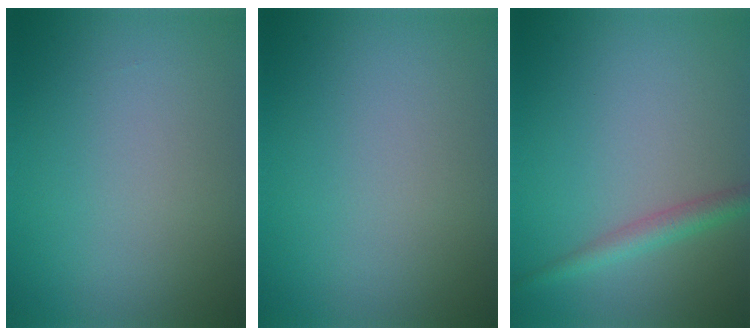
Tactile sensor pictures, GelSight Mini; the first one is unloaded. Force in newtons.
{"total": 0.0}
{"total": 2.2, "press": 2.2, "slide": 0.1}